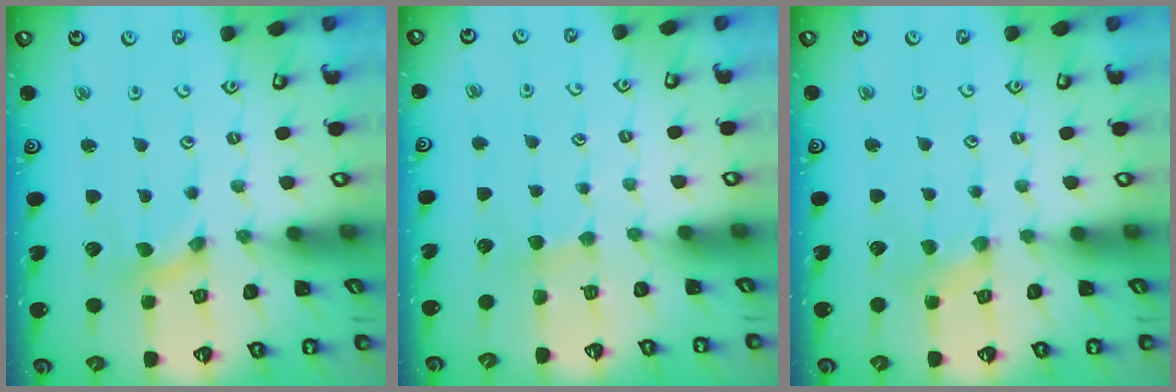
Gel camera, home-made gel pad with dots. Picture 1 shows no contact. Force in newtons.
{"total": 2.4, "press": 2.4, "slide": 0.4}
{"total": 3.1, "press": 3.0, "slide": 0.3}